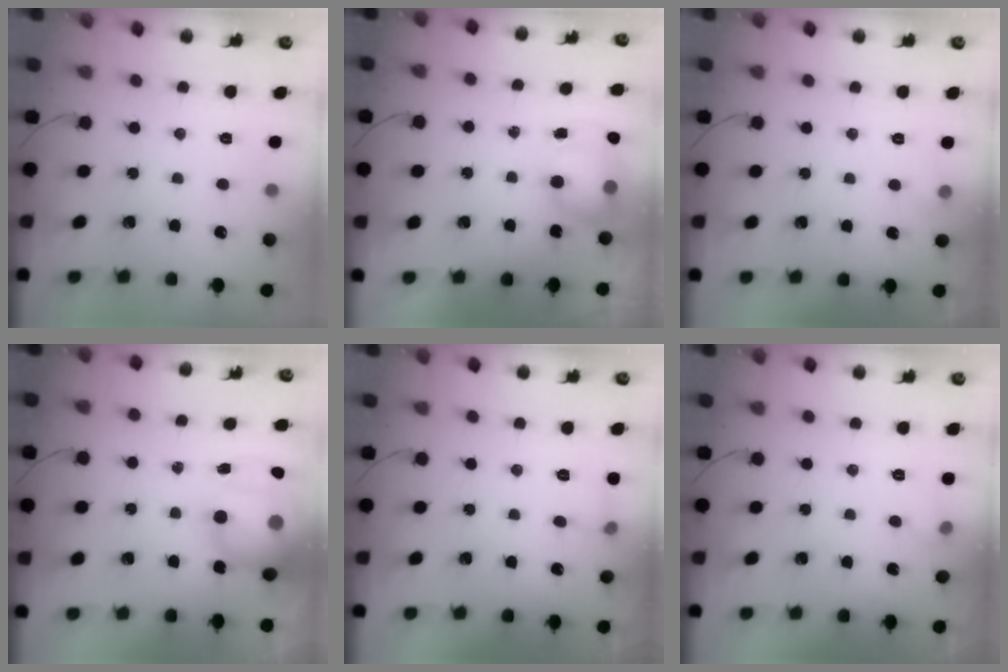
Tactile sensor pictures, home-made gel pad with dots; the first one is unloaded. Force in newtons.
{"total": 11.7, "press": 8.7, "slide": 7.8}
{"total": 3.8, "press": 3.6, "slide": 1.3}
{"total": 15.2, "press": 14.7, "slide": 3.7}
{"total": 4.8, "press": 4.7, "slide": 1.2}
{"total": 3.8, "press": 3.4, "slide": 1.6}